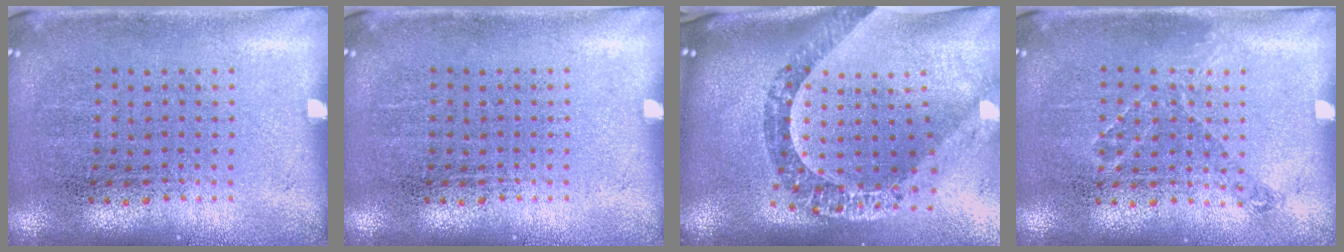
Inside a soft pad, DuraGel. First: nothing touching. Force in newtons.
{"total": 0.0}
{"total": 2.5, "press": 2.0, "slide": 1.5}
{"total": 0.8, "press": 0.7, "slide": 0.4}